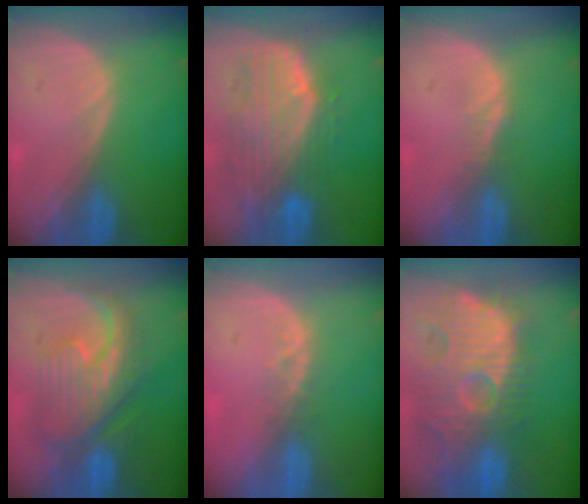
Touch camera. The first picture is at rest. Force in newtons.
{"total": 10.5, "press": 9.0, "slide": 5.4}
{"total": 1.1, "press": 1.1, "slide": 0.1}
{"total": 9.4, "press": 9.4, "slide": 0.6}
{"total": 2.1, "press": 1.8, "slide": 1.1}
{"total": 13.8, "press": 12.3, "slide": 6.4}